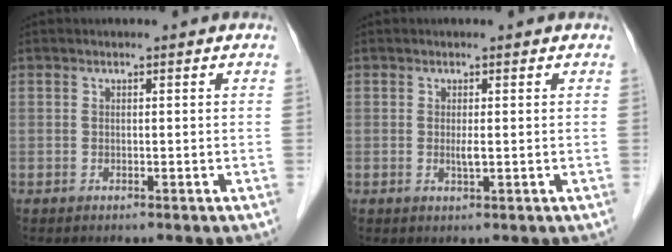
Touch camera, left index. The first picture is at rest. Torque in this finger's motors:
{"motor_torque": [0.31, 0.21, 0.01, 0.02]}